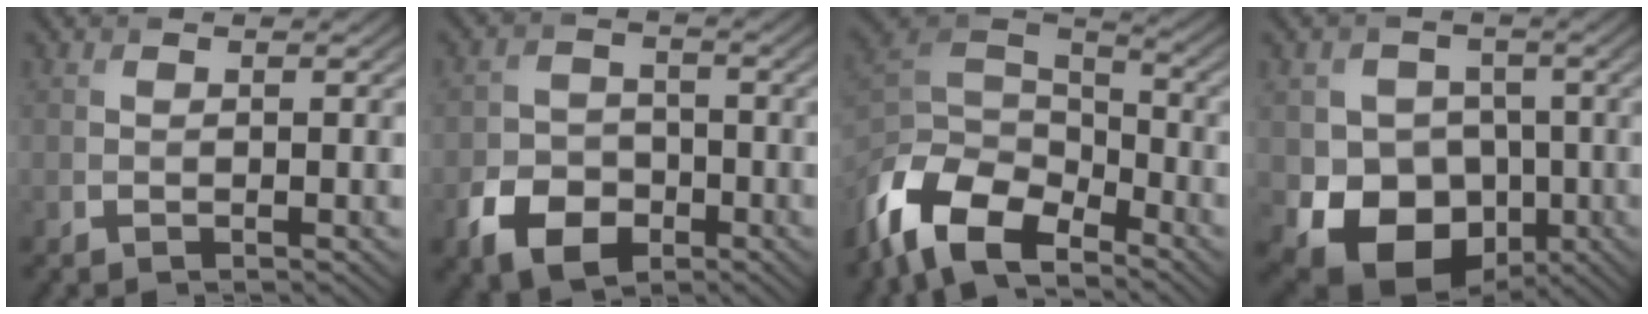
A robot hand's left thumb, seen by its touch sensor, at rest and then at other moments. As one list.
[{"total": 6.8, "force": [-3.4, 4.8, 3.4], "torque": [-0.070, -0.013, -0.067]}, {"total": 12.7, "force": [-8.2, 6.2, 7.3], "torque": [-0.175, -0.014, -0.169]}, {"total": 11.7, "force": [-3.5, 9.8, 5.3], "torque": [-0.094, -0.030, -0.078]}]